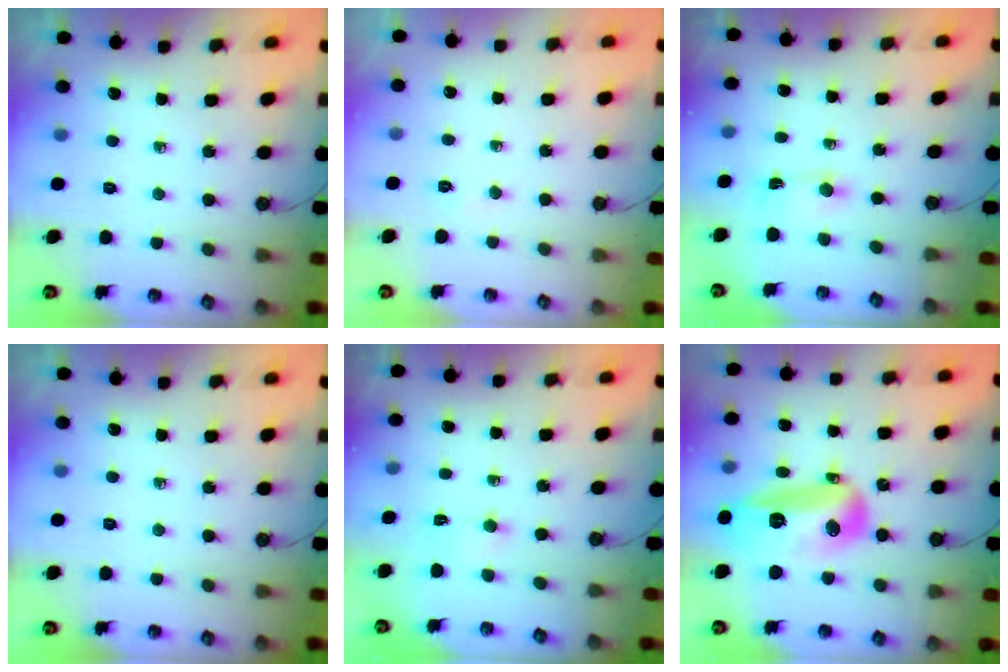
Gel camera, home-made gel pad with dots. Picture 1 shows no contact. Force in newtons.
{"total": 2.3, "press": 2.3, "slide": 0.3}
{"total": 2.0, "press": 2.0, "slide": 0.2}
{"total": 0.0}
{"total": 1.5, "press": 1.3, "slide": 0.8}
{"total": 18.3, "press": 18.3, "slide": 1.8}